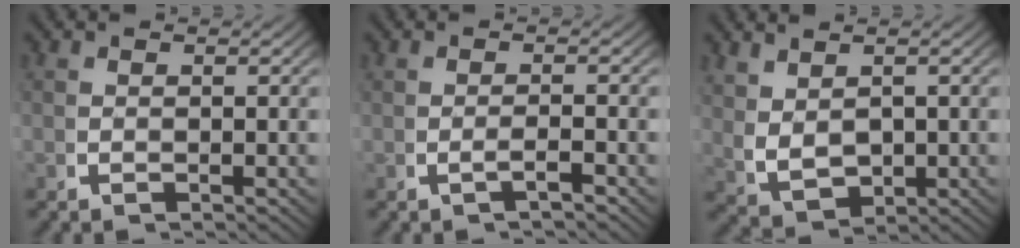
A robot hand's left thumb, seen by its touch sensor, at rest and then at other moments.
{"total": 1.5, "force": [-0.8, 0.1, 1.3], "torque": [-0.029, 0.005, -0.016]}
{"total": 4.7, "force": [0.6, 3.3, 3.3], "torque": [-0.079, -0.023, 0.031]}